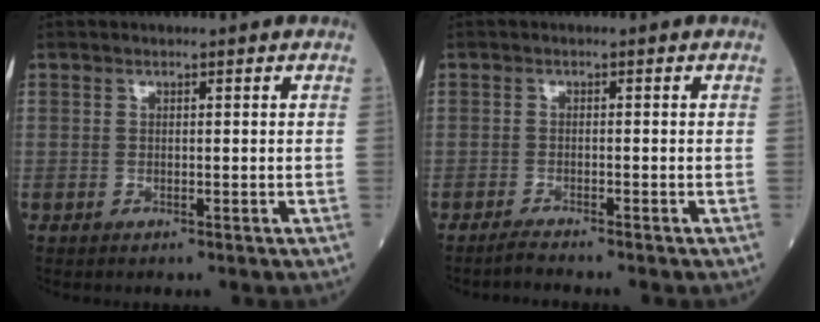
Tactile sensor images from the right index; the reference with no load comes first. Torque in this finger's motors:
{"motor_torque": [-0.15, -0.13, 0.06, 0.02]}